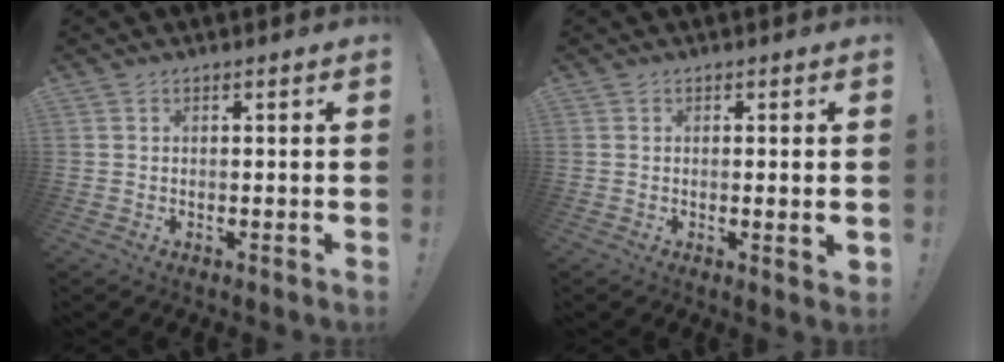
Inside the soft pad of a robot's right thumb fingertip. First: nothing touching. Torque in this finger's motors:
{"motor_torque": [-0.01, -0.13, -0.07, -0.16, 0.07]}